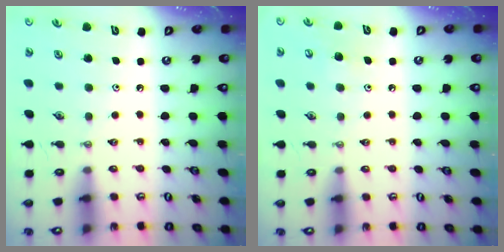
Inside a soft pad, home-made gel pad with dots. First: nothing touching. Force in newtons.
{"total": 6.0, "press": 5.9, "slide": 0.7}